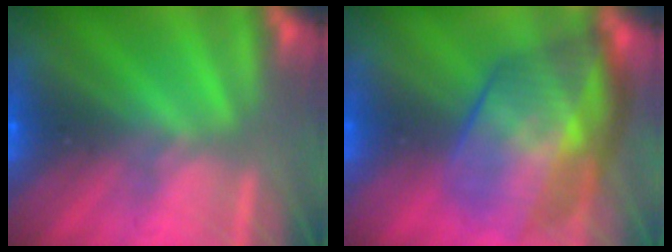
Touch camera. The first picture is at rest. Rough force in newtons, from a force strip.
{"total": 7.5}